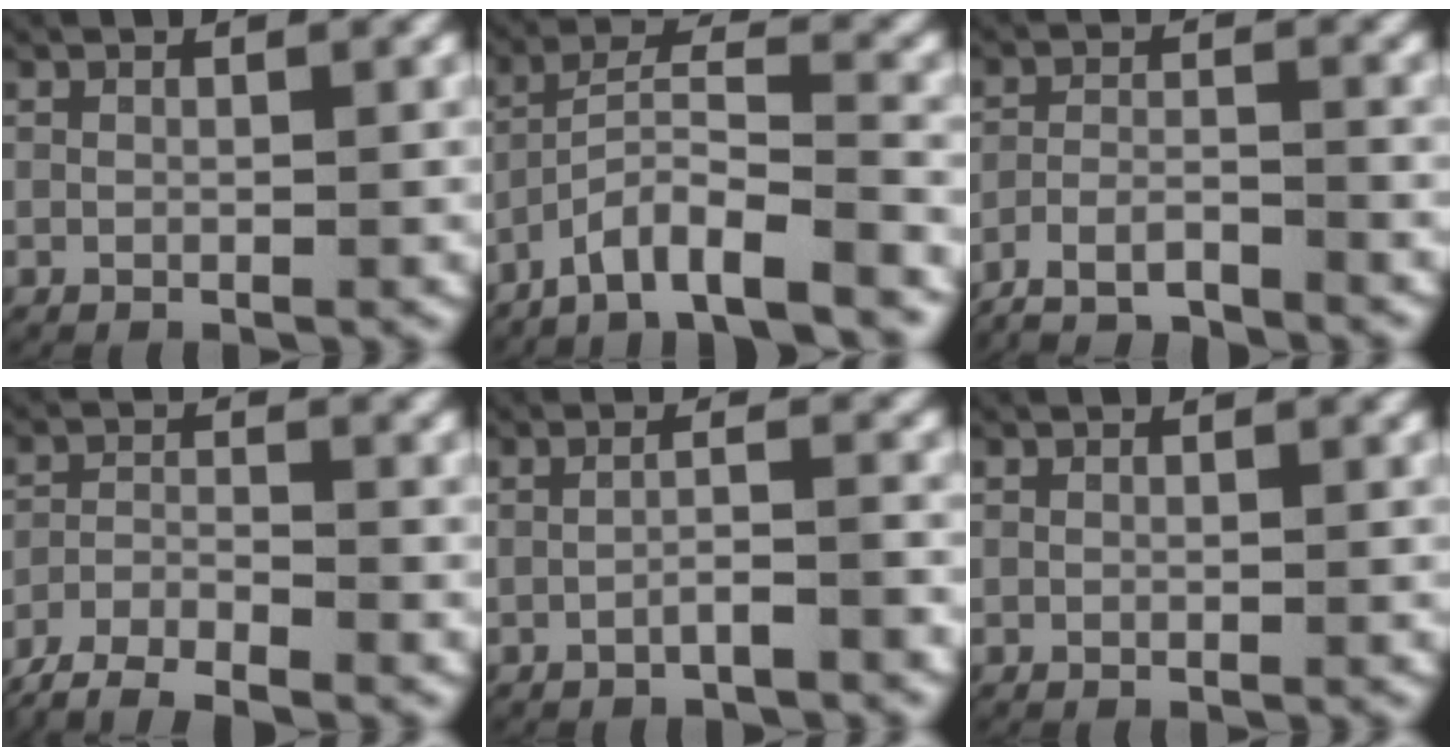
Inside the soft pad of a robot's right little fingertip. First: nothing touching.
{"total": 9.1, "force": [-6.2, 4.0, 5.4], "torque": [-0.095, -0.005, -0.101]}
{"total": 7.8, "force": [-7.2, 2.6, 1.9], "torque": [-0.034, -0.019, -0.117]}
{"total": 7.0, "force": [-6.0, 2.8, 2.3], "torque": [-0.037, -0.019, -0.095]}
{"total": 2.2, "force": [-1.5, 0.2, 1.6], "torque": [-0.025, -0.002, -0.028]}
{"total": 0.0}